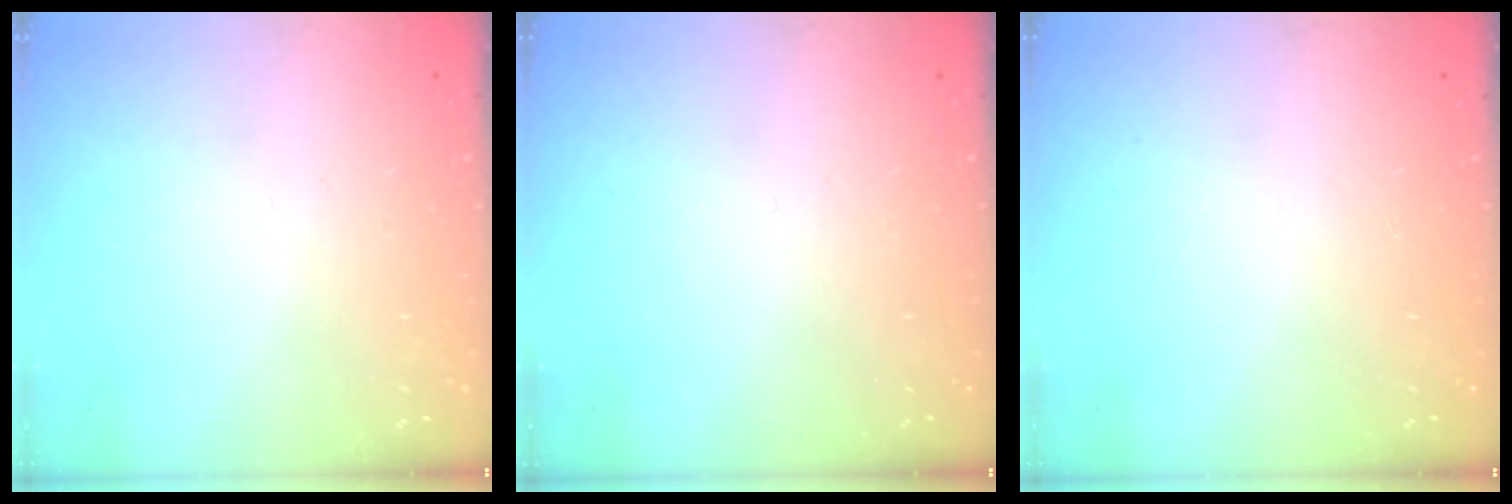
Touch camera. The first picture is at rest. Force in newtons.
{"total": 0.0}
{"total": 0.0}